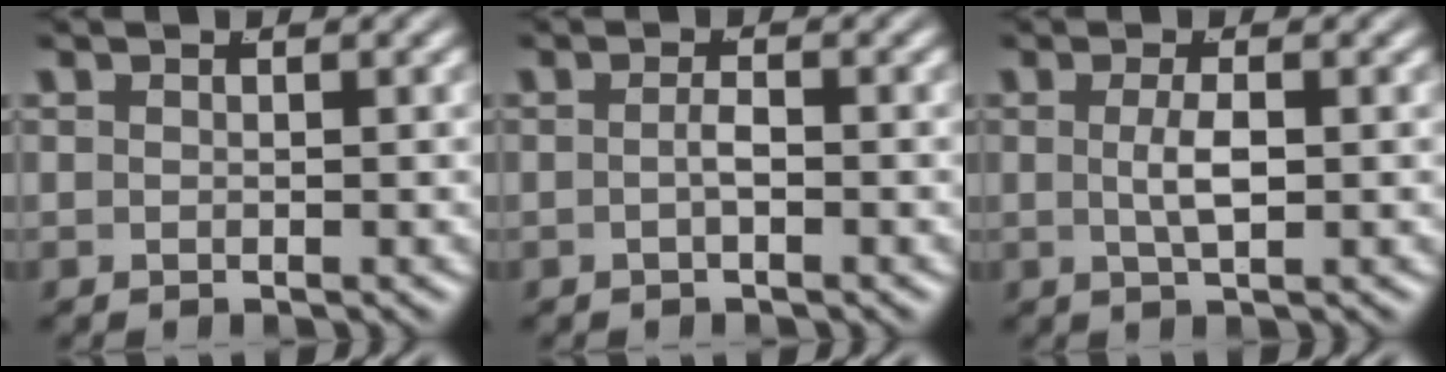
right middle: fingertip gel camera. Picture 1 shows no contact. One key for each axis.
{"total": 1.3, "fx": -0.8, "fy": -0.1, "fz": 1.0, "tx": -0.022, "ty": -0.005, "tz": -0.011}
{"total": 1.9, "fx": -0.2, "fy": -0.2, "fz": 1.9, "tx": -0.037, "ty": -0.008, "tz": 0.003}